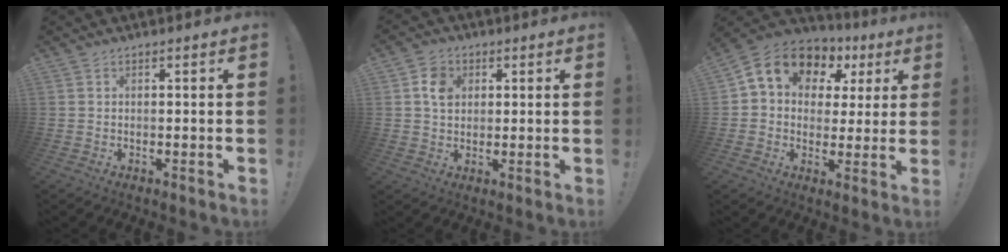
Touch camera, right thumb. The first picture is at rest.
{"total": 6.4, "force": [1.7, 5.3, 3.1], "torque": [-0.039, 0.000, 0.031]}
{"total": 11.7, "force": [5.6, 8.4, 5.8], "torque": [-0.083, -0.033, 0.099]}